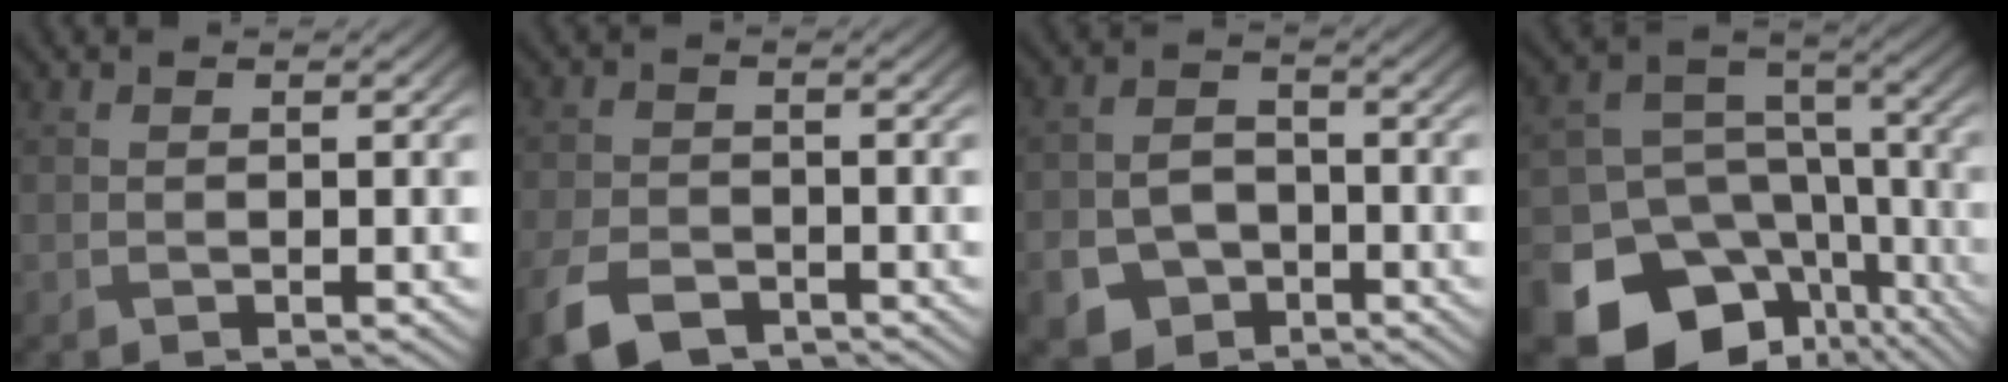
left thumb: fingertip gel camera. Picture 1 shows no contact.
{"total": 6.7, "force": [-4.4, 3.5, 3.6], "torque": [-0.082, -0.019, -0.088]}
{"total": 6.6, "force": [-3.7, 4.8, 2.7], "torque": [-0.050, -0.013, -0.070]}
{"total": 20.8, "force": [-11.1, 15.7, 7.8], "torque": [-0.175, -0.077, -0.157]}